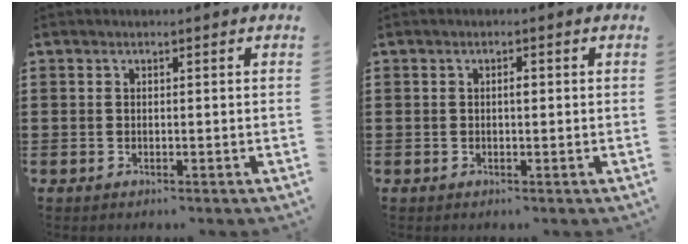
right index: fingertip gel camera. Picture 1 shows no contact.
{"total": 1.2, "force": [0.1, 0.4, 1.1], "torque": [-0.022, 0.000, 0.000]}